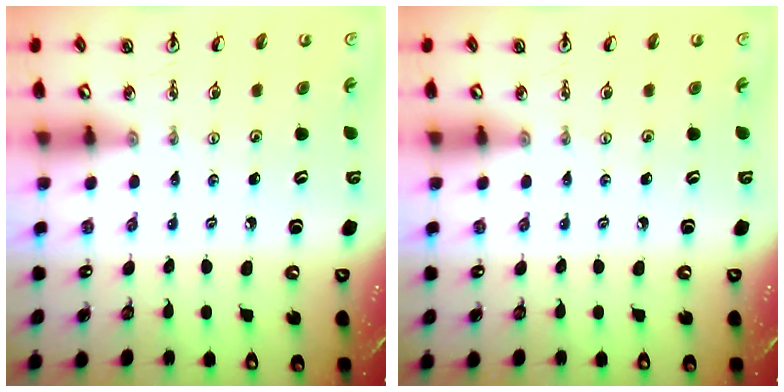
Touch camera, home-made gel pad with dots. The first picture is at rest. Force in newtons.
{"total": 0.0}